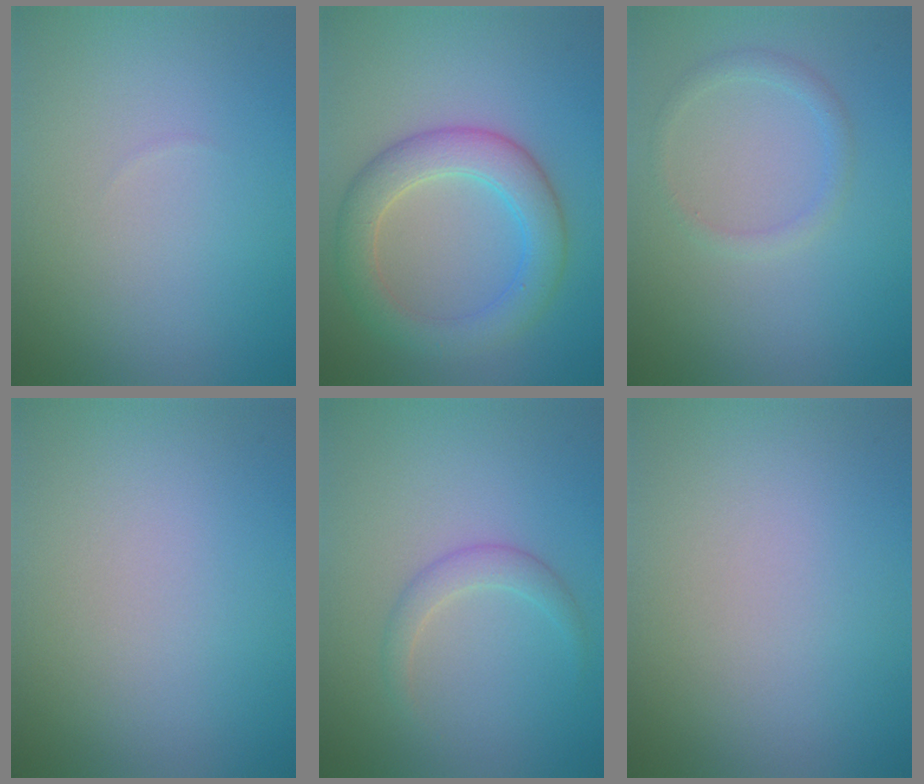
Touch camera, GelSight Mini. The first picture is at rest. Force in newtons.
{"total": 5.2, "press": 5.2, "slide": 0.1}
{"total": 1.4, "press": 1.4, "slide": 0.1}
{"total": 0.0}
{"total": 1.7, "press": 1.7, "slide": 0.0}
{"total": 0.0}